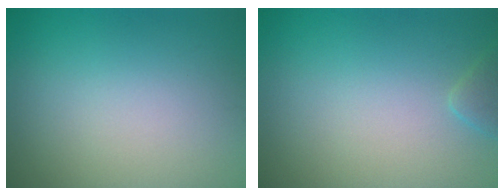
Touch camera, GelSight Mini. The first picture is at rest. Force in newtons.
{"total": 1.4, "press": 1.4, "slide": 0.2}